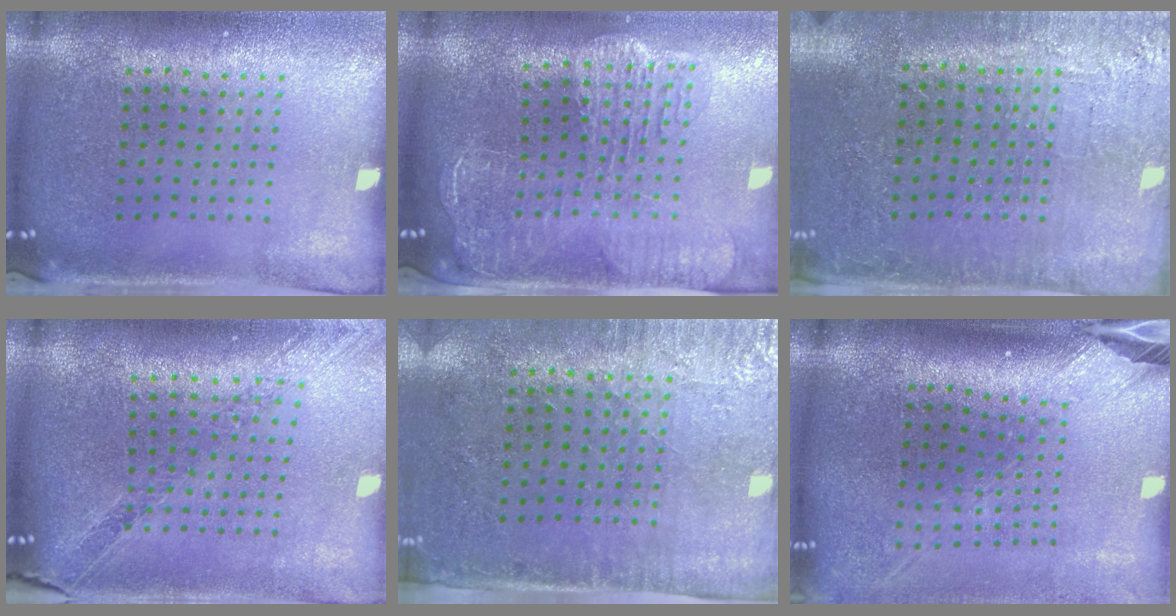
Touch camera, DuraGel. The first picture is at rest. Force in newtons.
{"total": 2.8, "press": 2.3, "slide": 1.5}
{"total": 2.8, "press": 2.7, "slide": 0.6}
{"total": 1.1, "press": 1.1, "slide": 0.1}
{"total": 2.8, "press": 2.3, "slide": 1.6}
{"total": 2.6, "press": 1.8, "slide": 1.8}